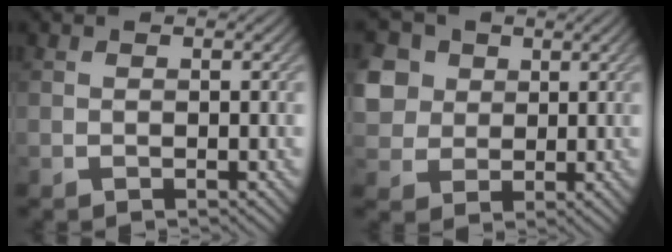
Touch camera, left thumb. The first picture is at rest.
{"total": 6.4, "force": [1.9, 5.6, 2.7], "torque": [-0.102, 0.011, 0.026]}